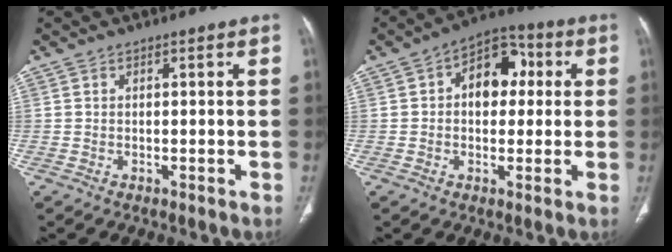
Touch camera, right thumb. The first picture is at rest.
{"total": 10.3, "force": [1.7, 7.0, 7.3], "torque": [-0.066, 0.024, 0.015]}